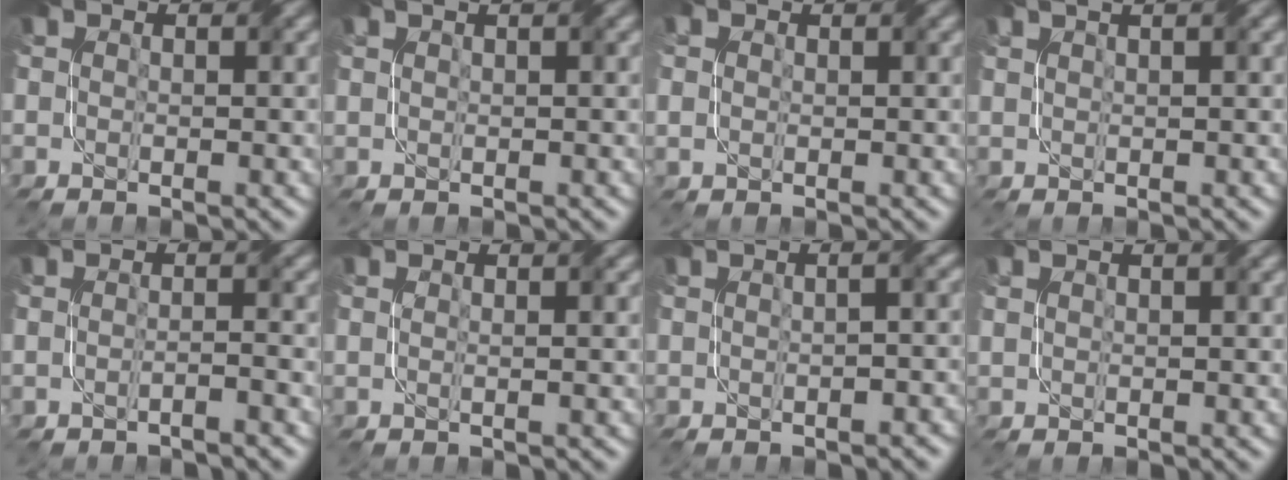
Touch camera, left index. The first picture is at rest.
{"total": 2.8, "force": [1.8, 1.2, 1.8], "torque": [-0.014, 0.014, 0.007]}
{"total": 1.5, "force": [0.5, 1.1, 0.9], "torque": [-0.020, 0.000, 0.014]}
{"total": 4.1, "force": [2.6, 1.7, 2.7], "torque": [-0.021, 0.027, 0.018]}
{"total": 1.2, "force": [-0.8, 0.2, 0.9], "torque": [-0.012, -0.002, -0.021]}
{"total": 1.0, "force": [0.4, 0.4, 0.8], "torque": [-0.012, -0.002, -0.001]}
{"total": 3.5, "force": [0.3, 1.7, 3.0], "torque": [-0.016, 0.020, -0.007]}
{"total": 1.7, "force": [1.2, 0.6, 1.0], "torque": [-0.015, -0.002, 0.017]}